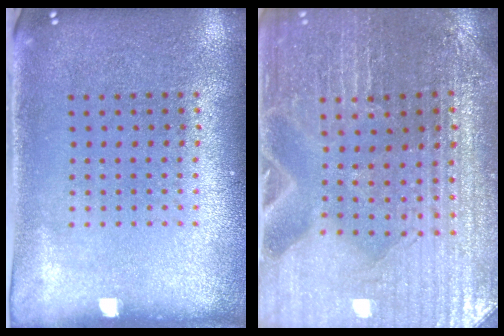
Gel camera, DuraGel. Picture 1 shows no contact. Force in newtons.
{"total": 2.5, "press": 2.4, "slide": 0.4}